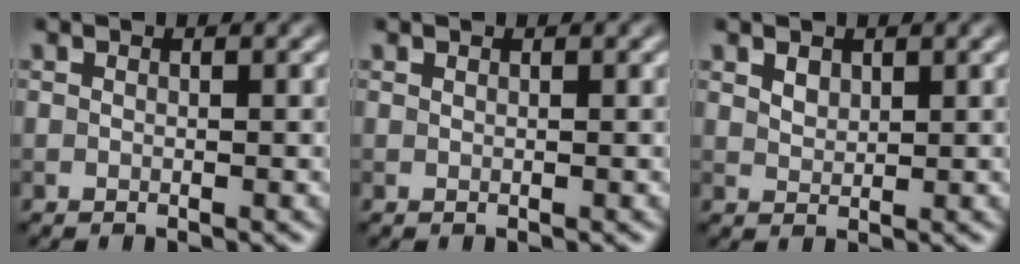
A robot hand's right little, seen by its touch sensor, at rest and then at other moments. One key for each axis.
{"total": 0.0}
{"total": 1.2, "fx": 0.8, "fy": 0.7, "fz": 0.6, "tx": -0.012, "ty": 0.000, "tz": 0.019}